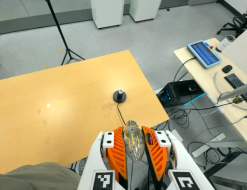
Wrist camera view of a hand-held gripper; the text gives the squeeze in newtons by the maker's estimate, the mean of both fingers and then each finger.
{"total": 18.6, "left": 19.9, "right": 17.2}